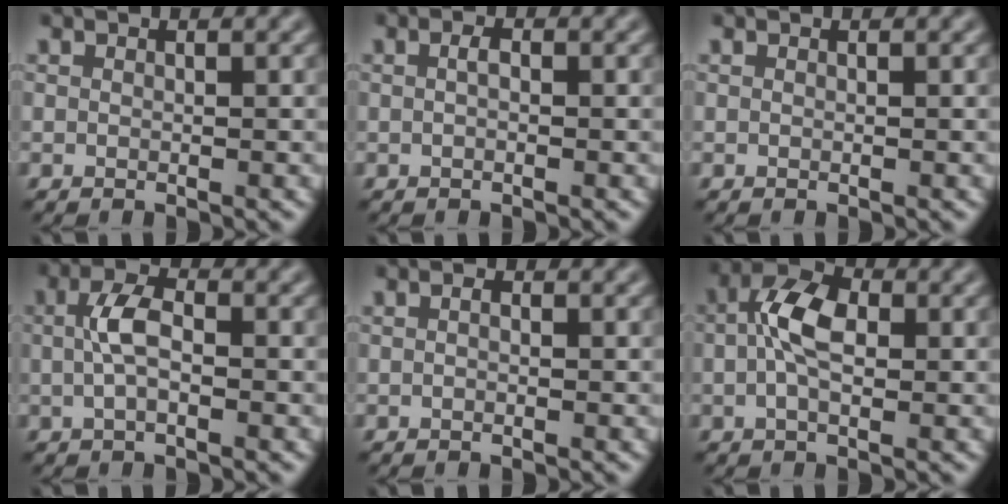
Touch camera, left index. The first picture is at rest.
{"total": 0.9, "force": [0.1, 0.3, 0.8], "torque": [-0.017, 0.003, 0.000]}
{"total": 0.0}
{"total": 3.0, "force": [0.0, 1.4, 2.7], "torque": [-0.057, 0.009, -0.006]}
{"total": 0.5, "force": [0.0, 0.2, 0.5], "torque": [-0.009, 0.003, -0.002]}
{"total": 5.0, "force": [0.2, 2.8, 4.1], "torque": [-0.079, 0.012, -0.007]}